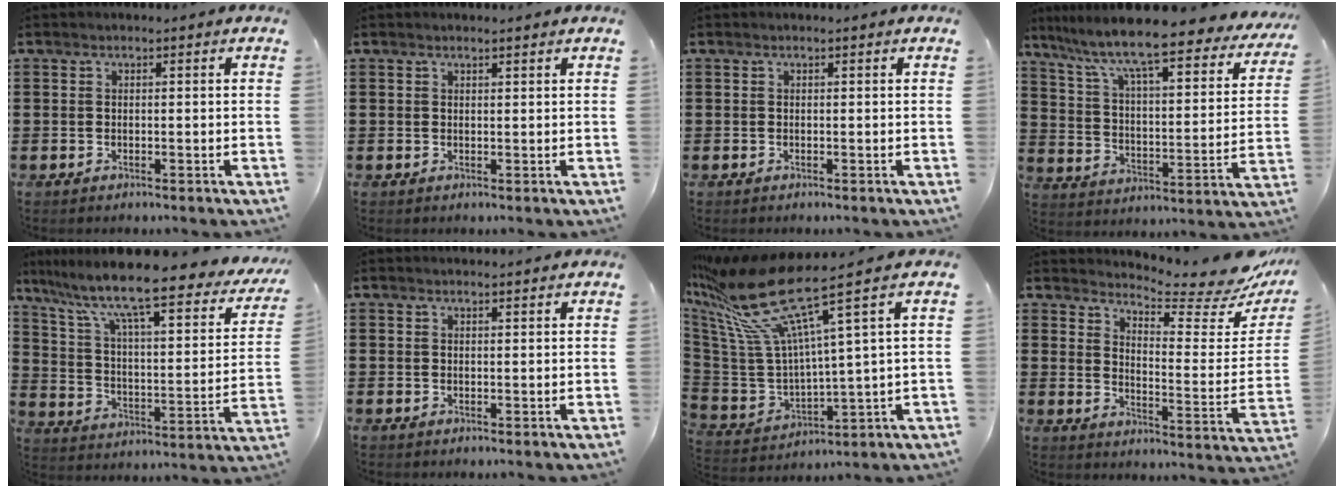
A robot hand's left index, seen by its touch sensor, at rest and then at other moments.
{"total": 0.8, "force": [0.7, 0.0, 0.3], "torque": [-0.008, -0.001, 0.015]}
{"total": 0.0}
{"total": 9.0, "force": [7.6, 0.1, 4.8], "torque": [-0.125, -0.063, 0.123]}
{"total": 10.6, "force": [8.3, 0.9, 6.6], "torque": [-0.152, -0.060, 0.130]}
{"total": 0.9, "force": [0.9, 0.0, 0.3], "torque": [-0.007, -0.002, 0.018]}
{"total": 16.1, "force": [9.5, 3.2, 12.6], "torque": [-0.303, -0.060, 0.148]}
{"total": 5.9, "force": [5.7, 0.2, 1.8], "torque": [-0.040, -0.061, 0.093]}